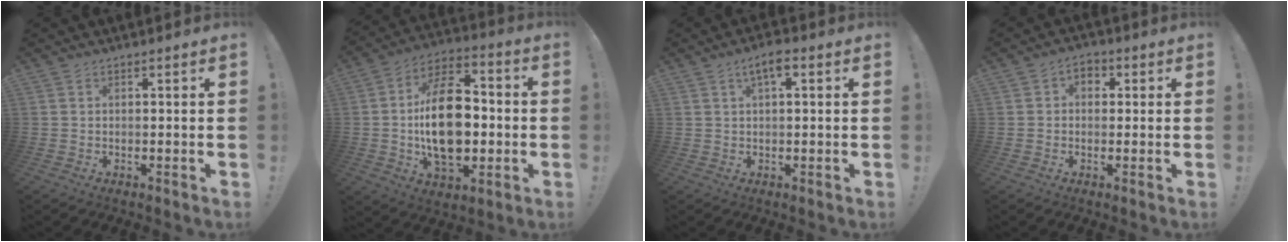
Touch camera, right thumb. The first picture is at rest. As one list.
[{"total": 22.5, "force": [-2.0, 13.6, 17.8], "torque": [-0.321, 0.011, -0.031]}, {"total": 4.2, "force": [1.6, 1.3, 3.7], "torque": [-0.059, 0.002, 0.023]}, {"total": 3.5, "force": [0.2, 2.9, 1.8], "torque": [-0.022, 0.001, 0.001]}]